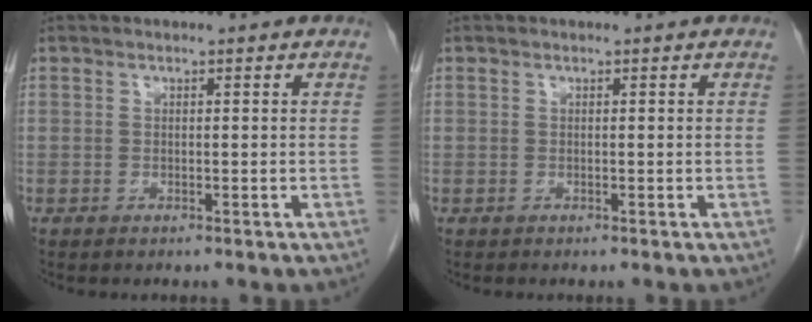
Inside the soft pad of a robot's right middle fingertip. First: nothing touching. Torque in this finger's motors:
{"motor_torque": [0.17, -0.10, 0.00, -0.01]}